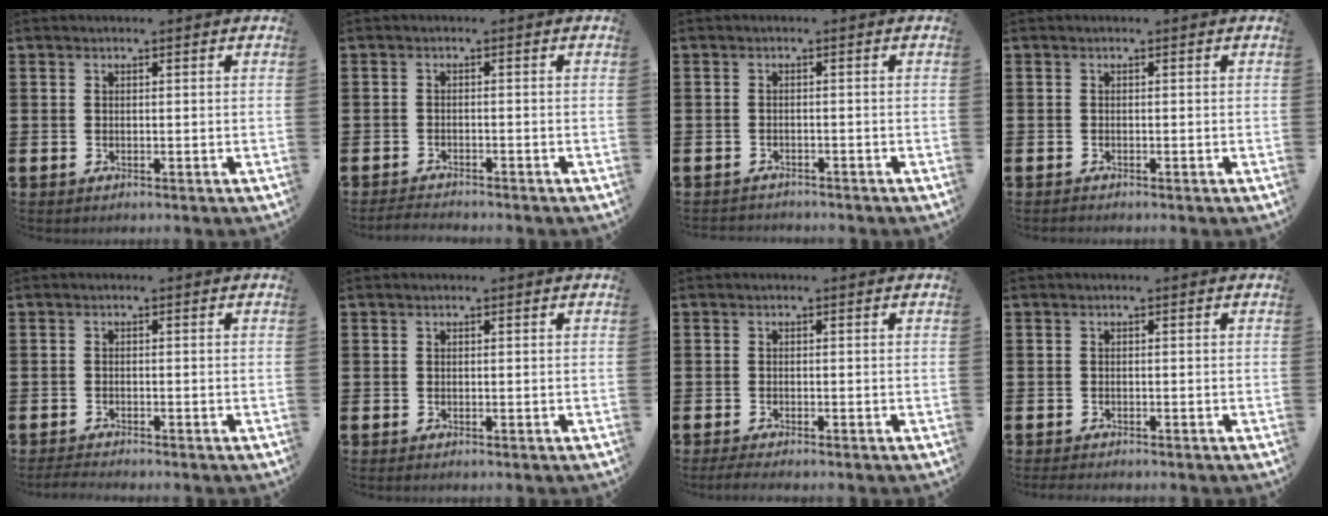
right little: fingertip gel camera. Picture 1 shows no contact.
{"total": 1.4, "force": [-1.4, 0.0, 0.2], "torque": [-0.007, 0.003, -0.028]}
{"total": 0.9, "force": [-0.9, 0.1, -0.1], "torque": [-0.001, 0.003, -0.020]}
{"total": 0.0}
{"total": 1.1, "force": [-1.0, 0.0, 0.3], "torque": [-0.008, 0.001, -0.020]}
{"total": 0.0}
{"total": 1.1, "force": [-0.8, 0.1, 0.8], "torque": [-0.013, -0.002, -0.016]}
{"total": 0.5, "force": [-0.5, 0.1, 0.1], "torque": [-0.004, -0.002, -0.011]}